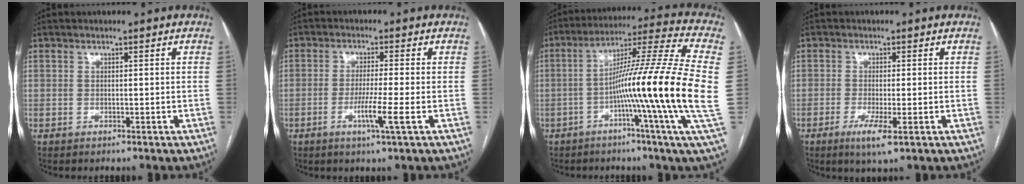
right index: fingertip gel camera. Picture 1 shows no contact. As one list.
[{"total": 5.2, "force": [-1.8, -0.9, 4.9], "torque": [-0.093, -0.014, -0.035]}, {"total": 20.8, "force": [-2.5, -2.7, 20.4], "torque": [-0.306, -0.003, -0.062]}, {"total": 4.3, "force": [-2.0, 0.3, 3.8], "torque": [-0.069, -0.011, -0.033]}]